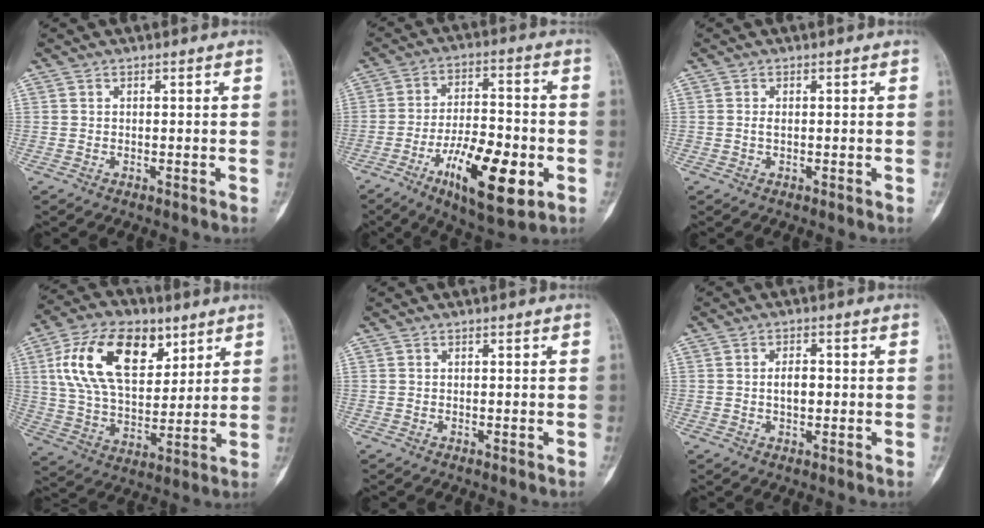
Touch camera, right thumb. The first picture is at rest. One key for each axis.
{"total": 16.8, "fx": -6.3, "fy": 6.2, "fz": 14.4, "tx": -0.223, "ty": 0.018, "tz": -0.094}
{"total": 0.9, "fx": -0.1, "fy": 0.4, "fz": 0.8, "tx": -0.018, "ty": 0.000, "tz": -0.003}
{"total": 20.0, "fx": 8.3, "fy": 11.5, "fz": 14.1, "tx": -0.228, "ty": -0.019, "tz": 0.151}
{"total": 0.0}
{"total": 3.4, "fx": -0.2, "fy": 1.9, "fz": 2.8, "tx": -0.044, "ty": 0.005, "tz": -0.005}